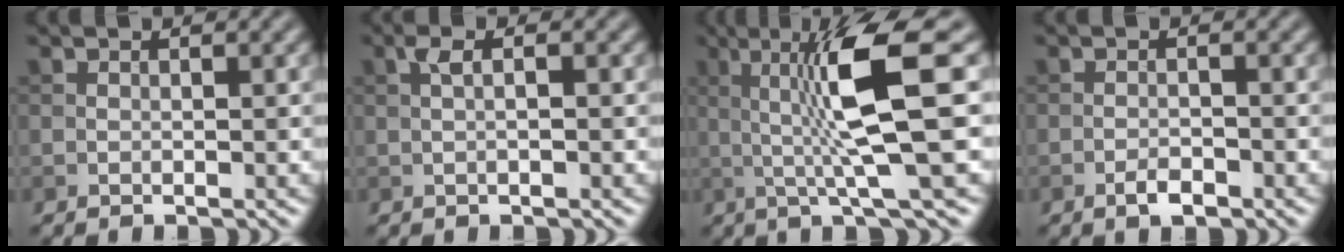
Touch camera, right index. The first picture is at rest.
{"total": 1.6, "force": [0.2, 0.4, 1.6], "torque": [-0.034, 0.005, 0.004]}
{"total": 8.7, "force": [1.1, 1.2, 8.6], "torque": [-0.140, 0.002, 0.023]}
{"total": 1.7, "force": [-1.1, 0.6, 1.2], "torque": [-0.021, 0.001, -0.021]}